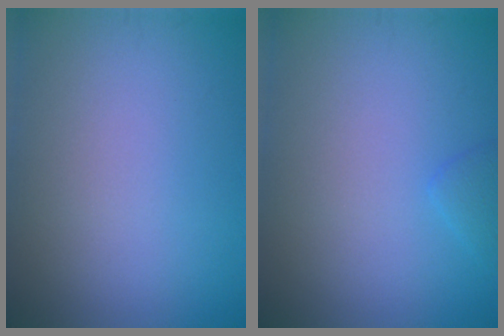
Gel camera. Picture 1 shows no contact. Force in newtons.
{"total": 1.0, "press": 1.0, "slide": 0.1}